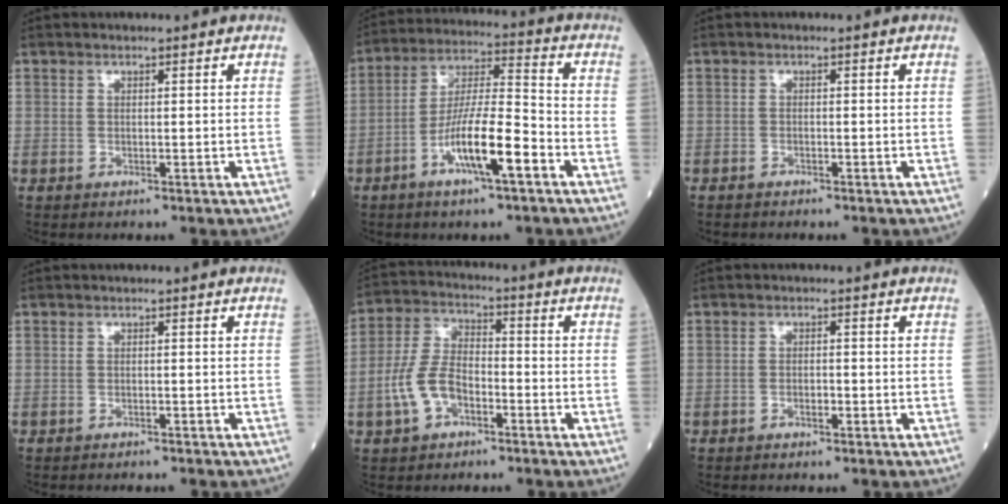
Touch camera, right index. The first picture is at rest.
{"total": 11.5, "force": [-5.1, 1.4, 10.2], "torque": [-0.186, 0.000, -0.094]}
{"total": 0.8, "force": [-0.8, 0.3, 0.0], "torque": [-0.005, 0.000, -0.015]}
{"total": 2.3, "force": [-2.2, 0.3, 0.6], "torque": [-0.011, -0.002, -0.026]}
{"total": 8.2, "force": [-3.3, 4.6, 5.9], "torque": [-0.139, 0.015, -0.068]}
{"total": 1.1, "force": [-0.7, 0.5, 0.7], "torque": [-0.012, 0.003, -0.012]}